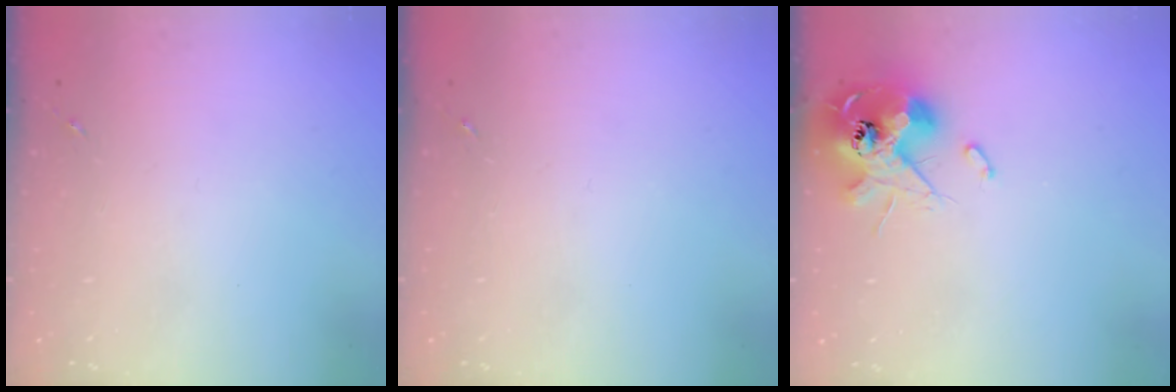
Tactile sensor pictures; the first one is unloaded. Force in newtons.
{"total": 0.0}
{"total": 13.1, "press": 13.0, "slide": 1.6}